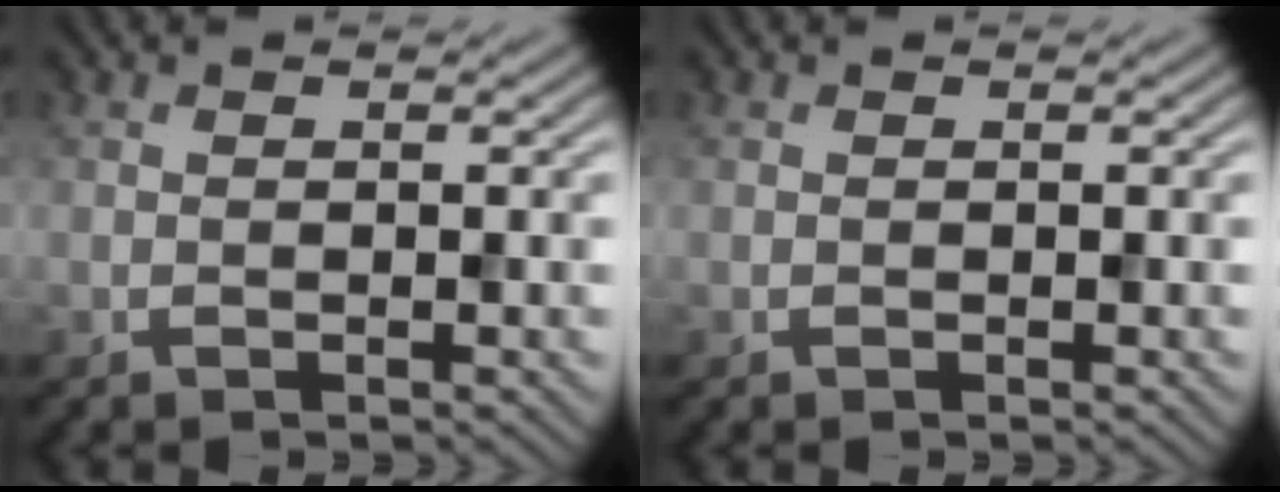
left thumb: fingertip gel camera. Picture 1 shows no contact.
{"total": 0.0}